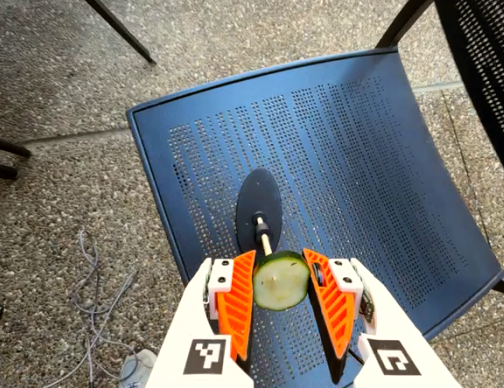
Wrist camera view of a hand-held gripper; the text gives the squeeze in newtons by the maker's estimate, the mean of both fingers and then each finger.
{"total": 12.1, "left": 11.9, "right": 12.4}